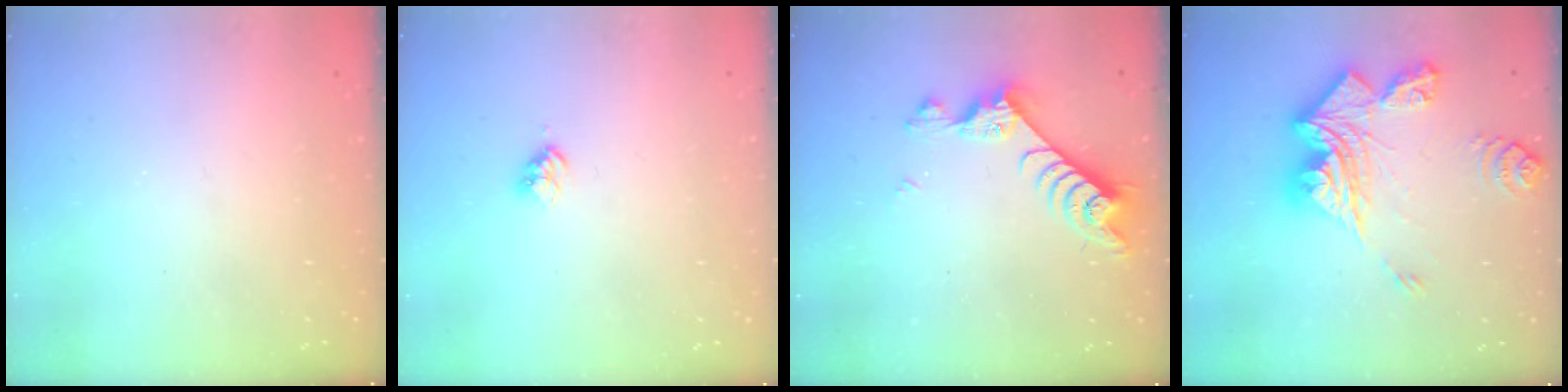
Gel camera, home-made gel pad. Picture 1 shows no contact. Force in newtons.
{"total": 3.0, "press": 3.0, "slide": 0.4}
{"total": 7.0, "press": 7.0, "slide": 0.7}
{"total": 20.4, "press": 20.3, "slide": 2.4}